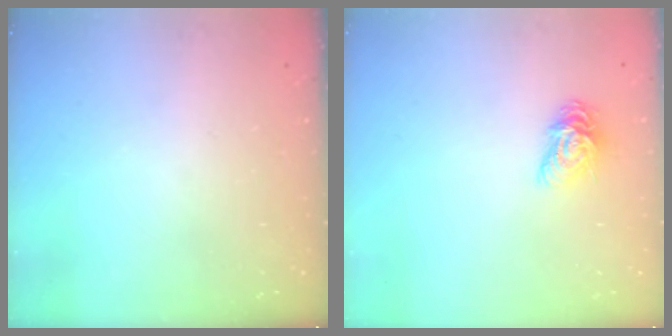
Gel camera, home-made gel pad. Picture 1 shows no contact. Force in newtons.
{"total": 8.2, "press": 8.2, "slide": 0.3}